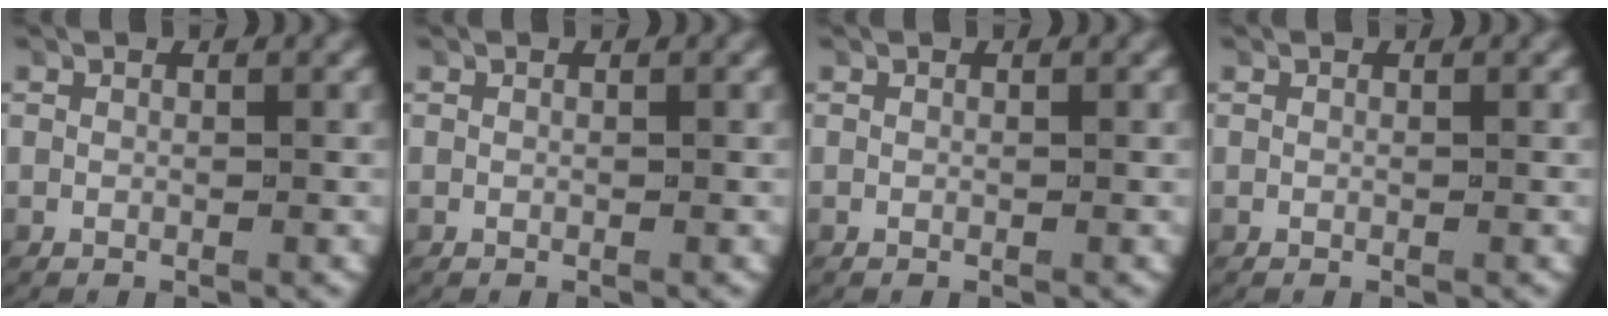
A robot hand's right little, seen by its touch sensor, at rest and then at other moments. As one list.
[{"total": 0.0}, {"total": 0.0}, {"total": 0.0}]